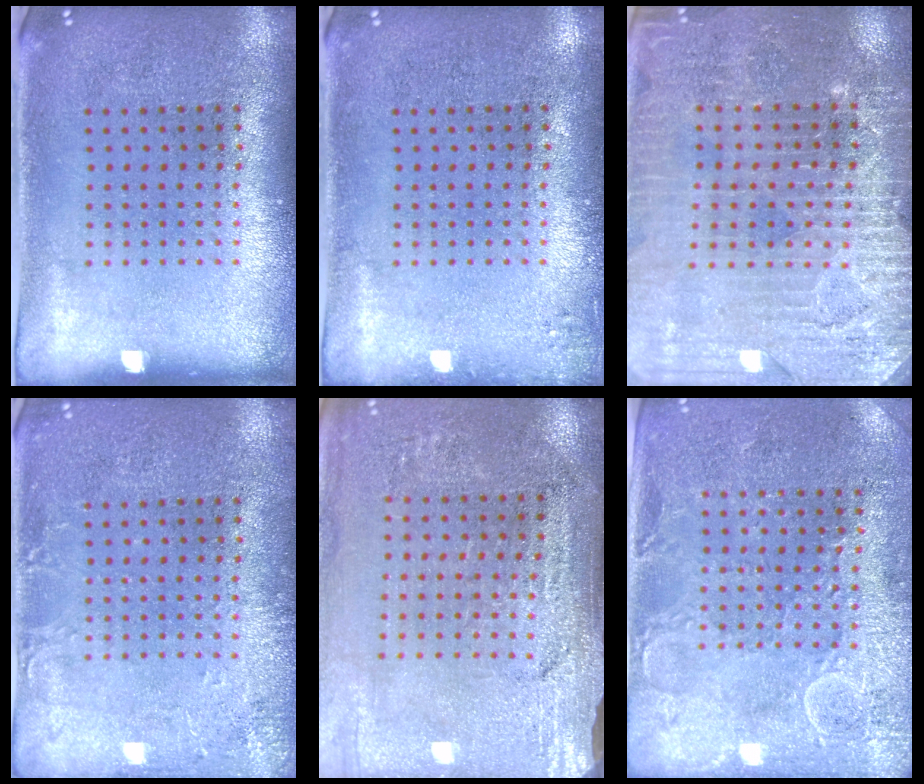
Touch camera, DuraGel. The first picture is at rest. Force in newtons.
{"total": 1.0, "press": 1.0, "slide": 0.2}
{"total": 3.3, "press": 3.2, "slide": 0.5}
{"total": 2.2, "press": 2.2, "slide": 0.3}
{"total": 3.1, "press": 3.1, "slide": 0.1}
{"total": 2.8, "press": 2.7, "slide": 0.7}